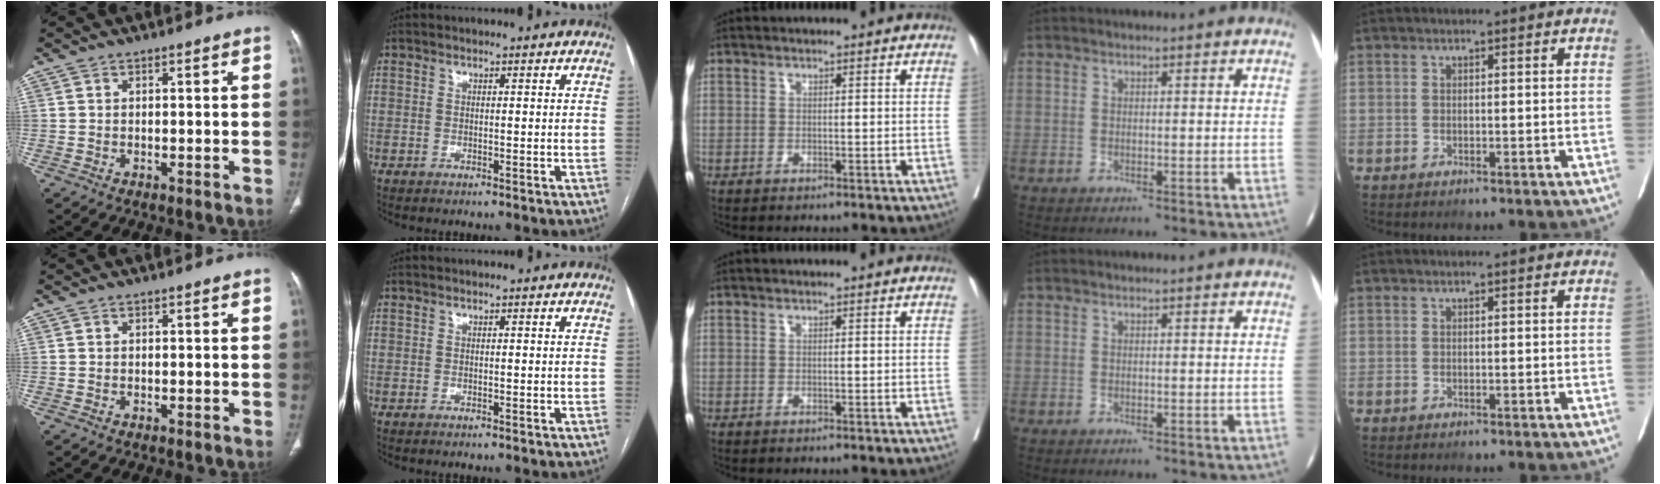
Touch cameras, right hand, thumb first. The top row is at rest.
{}